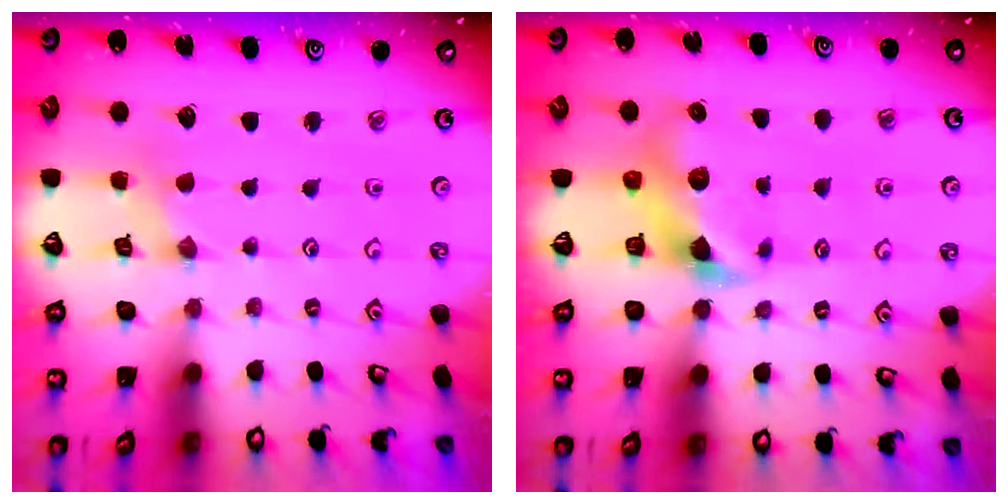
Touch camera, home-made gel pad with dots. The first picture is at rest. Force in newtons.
{"total": 7.4, "press": 7.4, "slide": 0.7}